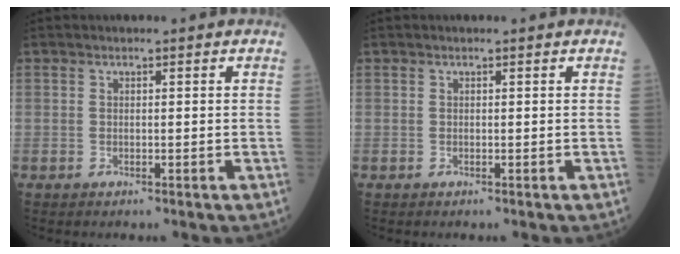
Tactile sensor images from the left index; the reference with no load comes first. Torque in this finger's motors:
{"motor_torque": [0.02, 0.02, 0.00, 0.00]}